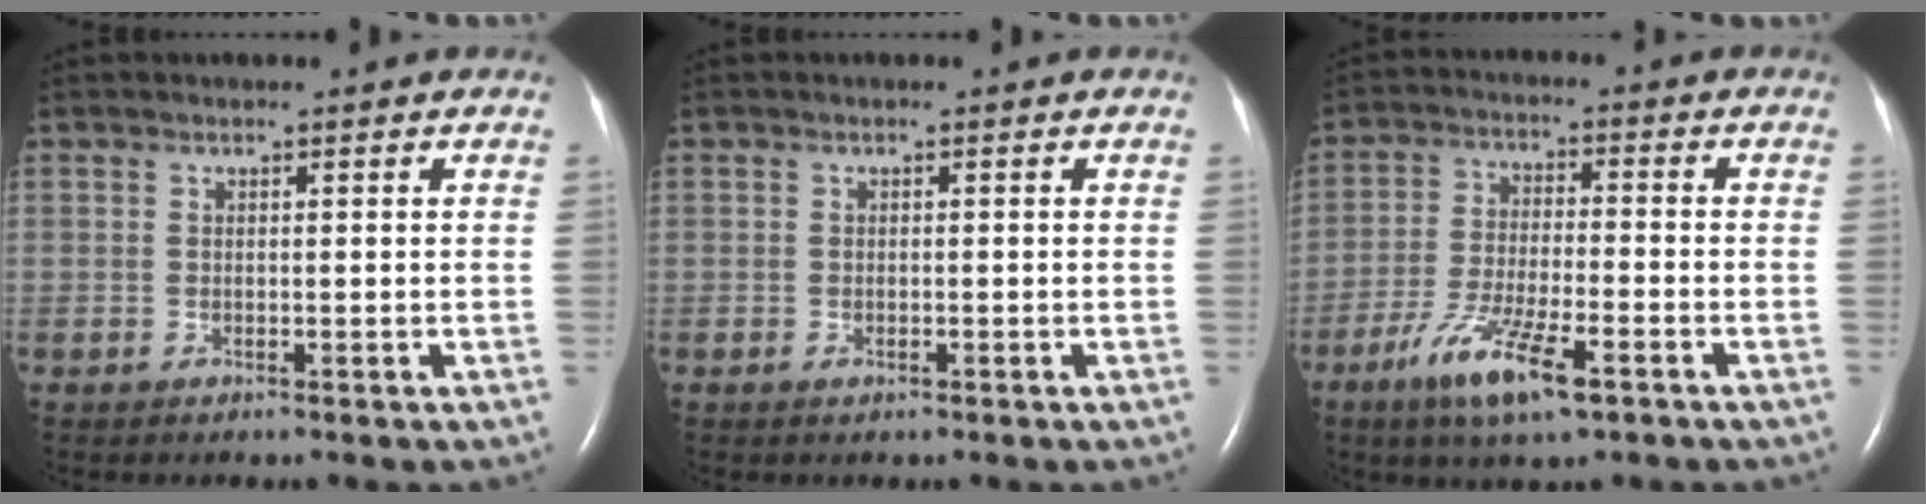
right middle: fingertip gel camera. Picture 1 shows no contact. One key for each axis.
{"total": 0.7, "fx": -0.4, "fy": 0.4, "fz": 0.4, "tx": -0.005, "ty": 0.001, "tz": -0.003}
{"total": 9.9, "fx": -5.7, "fy": 1.8, "fz": 7.9, "tx": -0.154, "ty": -0.017, "tz": -0.102}